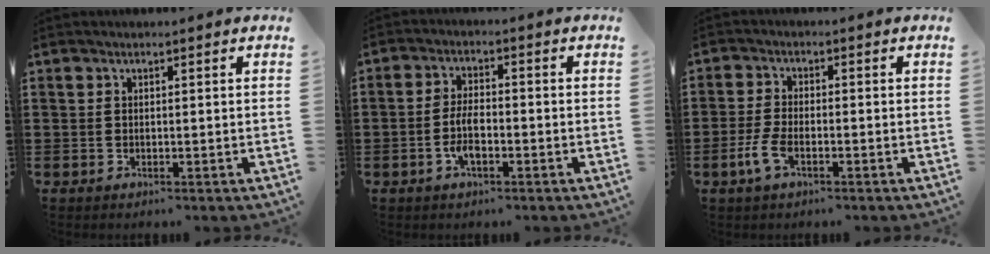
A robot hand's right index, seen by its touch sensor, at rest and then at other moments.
{"total": 4.6, "force": [-1.6, 1.6, 4.1], "torque": [-0.092, -0.004, -0.033]}
{"total": 3.6, "force": [-1.7, 1.2, 3.0], "torque": [-0.079, -0.011, -0.037]}